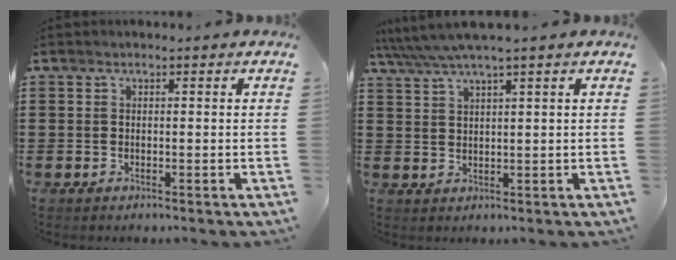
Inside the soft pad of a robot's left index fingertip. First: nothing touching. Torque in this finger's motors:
{"motor_torque": [1.07, -1.07, 0.45, 0.15]}